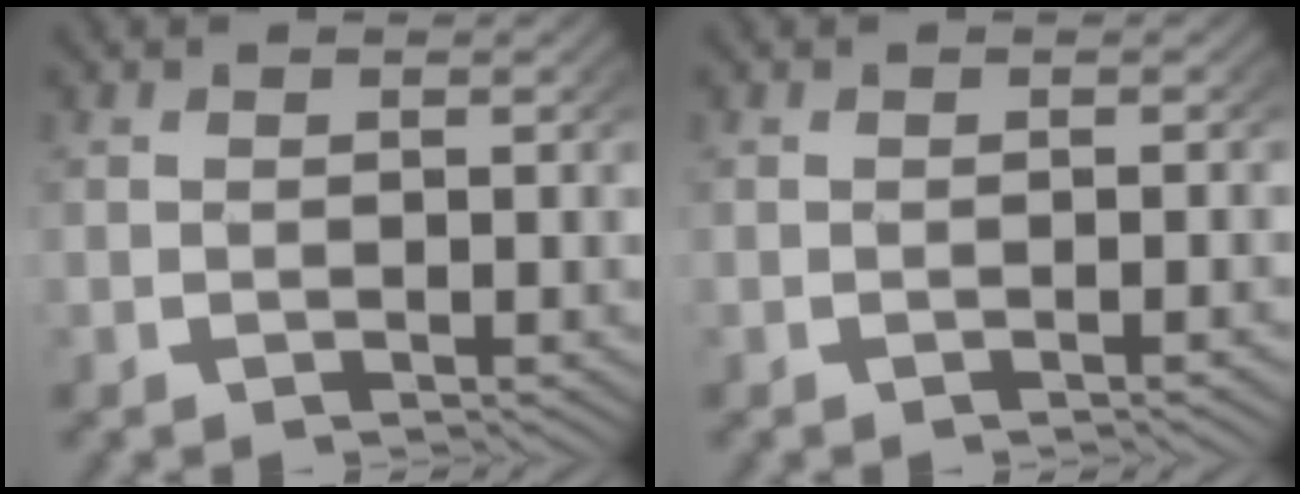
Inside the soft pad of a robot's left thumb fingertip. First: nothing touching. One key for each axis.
{"total": 0.7, "fx": -0.5, "fy": -0.2, "fz": 0.5, "tx": -0.008, "ty": 0.007, "tz": -0.008}